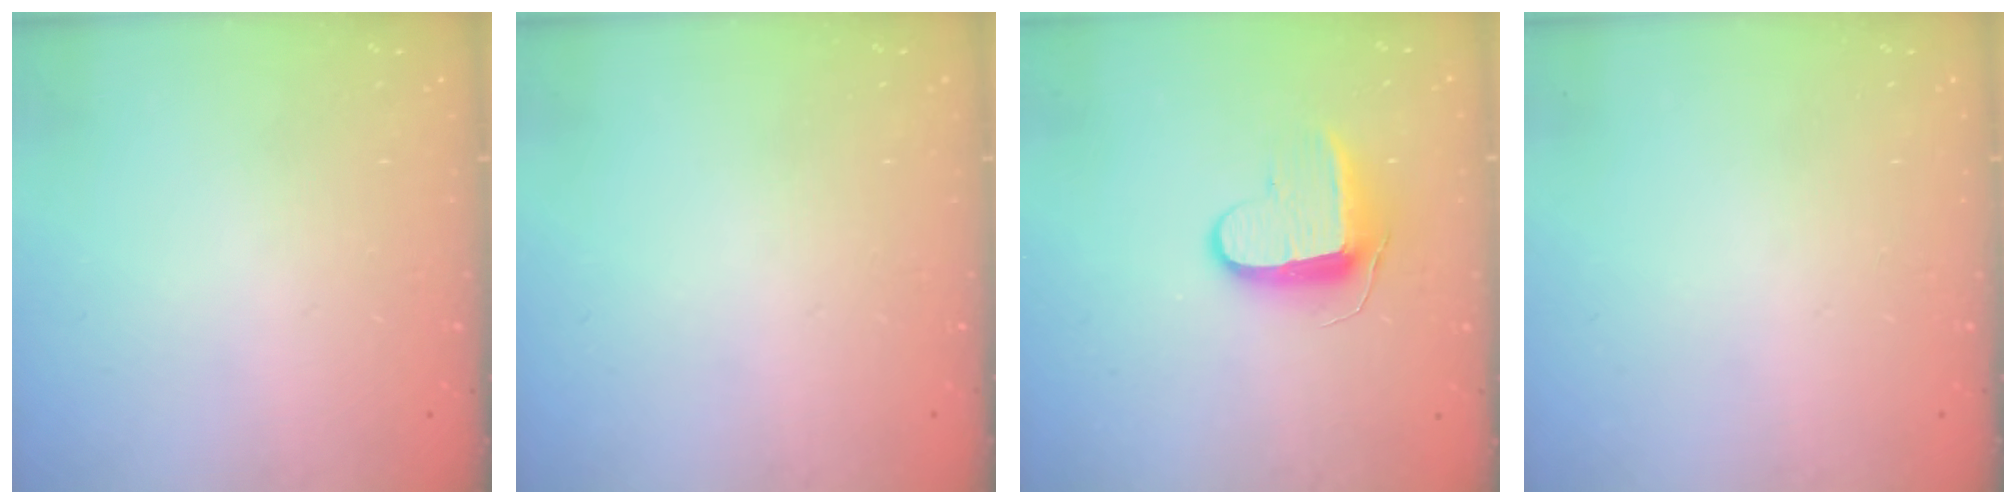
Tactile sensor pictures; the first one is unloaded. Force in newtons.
{"total": 0.0}
{"total": 9.8, "press": 9.7, "slide": 0.9}
{"total": 0.0}